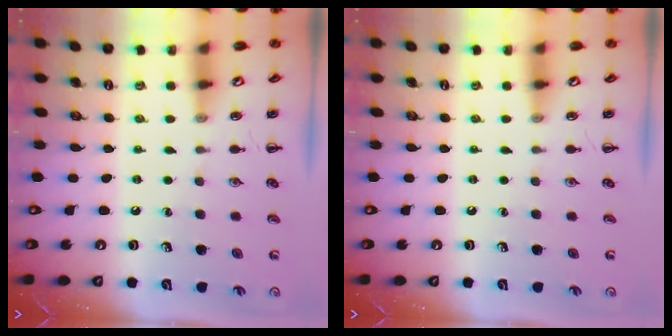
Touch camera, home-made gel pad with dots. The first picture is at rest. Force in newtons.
{"total": 0.0}